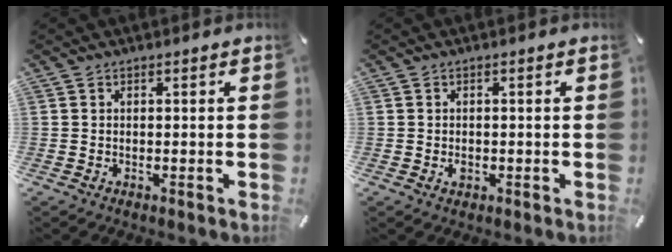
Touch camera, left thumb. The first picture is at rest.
{"total": 1.3, "force": [-0.2, 1.0, 0.8], "torque": [-0.015, 0.003, -0.005]}